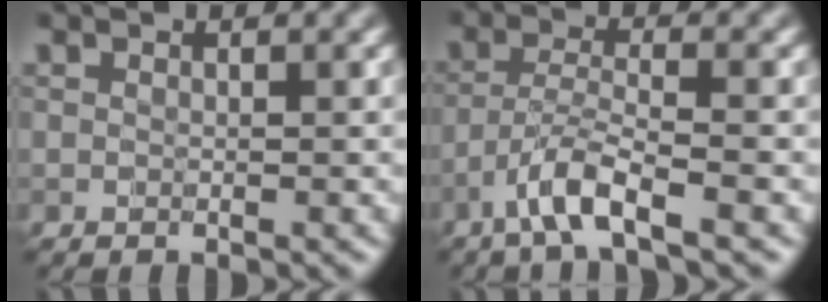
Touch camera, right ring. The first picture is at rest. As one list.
[{"total": 3.5, "force": [-2.3, 0.2, 2.6], "torque": [-0.047, 0.008, -0.057]}]